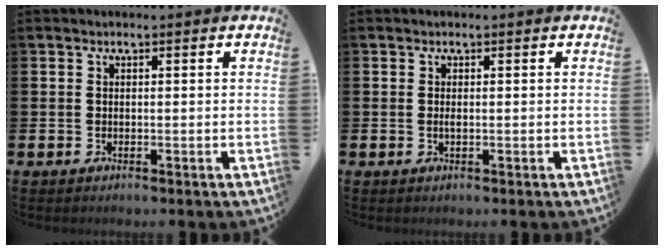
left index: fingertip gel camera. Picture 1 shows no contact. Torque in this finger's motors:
{"motor_torque": [0.40, 0.02, -0.04, 0.00]}